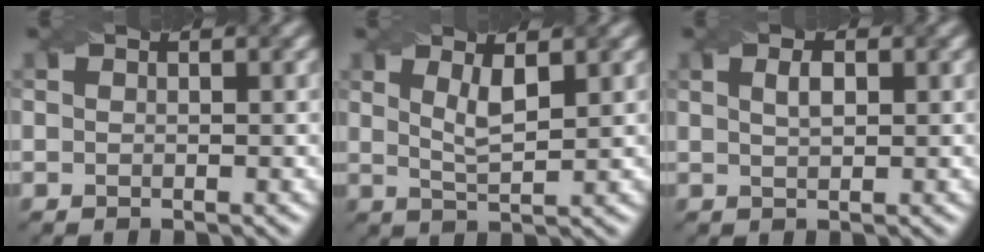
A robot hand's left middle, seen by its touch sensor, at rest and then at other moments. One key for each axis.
{"total": 2.7, "fx": 1.1, "fy": 0.7, "fz": 2.4, "tx": -0.045, "ty": -0.006, "tz": 0.023}
{"total": 1.6, "fx": 0.6, "fy": 0.7, "fz": 1.3, "tx": -0.023, "ty": 0.001, "tz": 0.013}